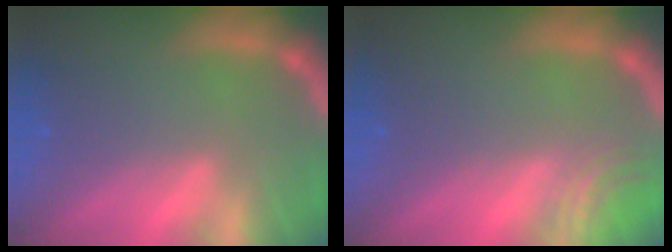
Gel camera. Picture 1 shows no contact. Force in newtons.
{"total": 2.5}